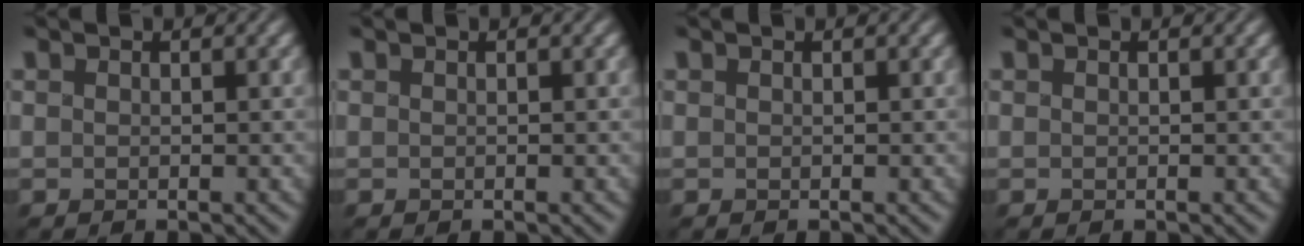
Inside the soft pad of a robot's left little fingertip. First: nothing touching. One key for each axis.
{"total": 0.0}
{"total": 0.0}
{"total": 0.0}